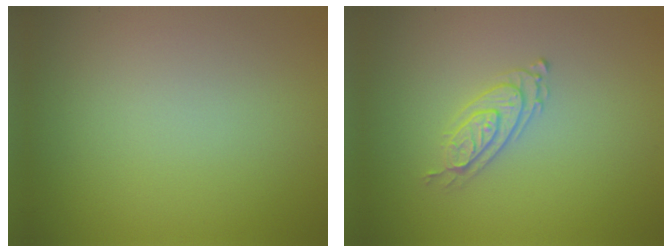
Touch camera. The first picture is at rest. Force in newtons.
{"total": 2.4, "press": 2.0, "slide": 1.4}